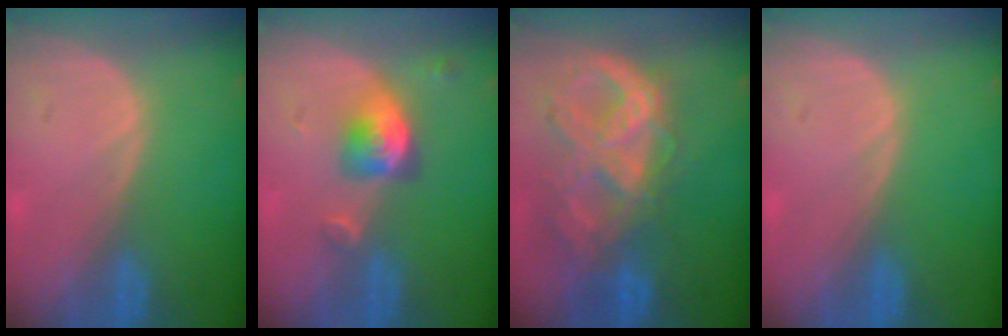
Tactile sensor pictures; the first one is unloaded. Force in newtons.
{"total": 5.1, "press": 4.7, "slide": 2.1}
{"total": 10.5, "press": 8.8, "slide": 5.7}
{"total": 0.0}